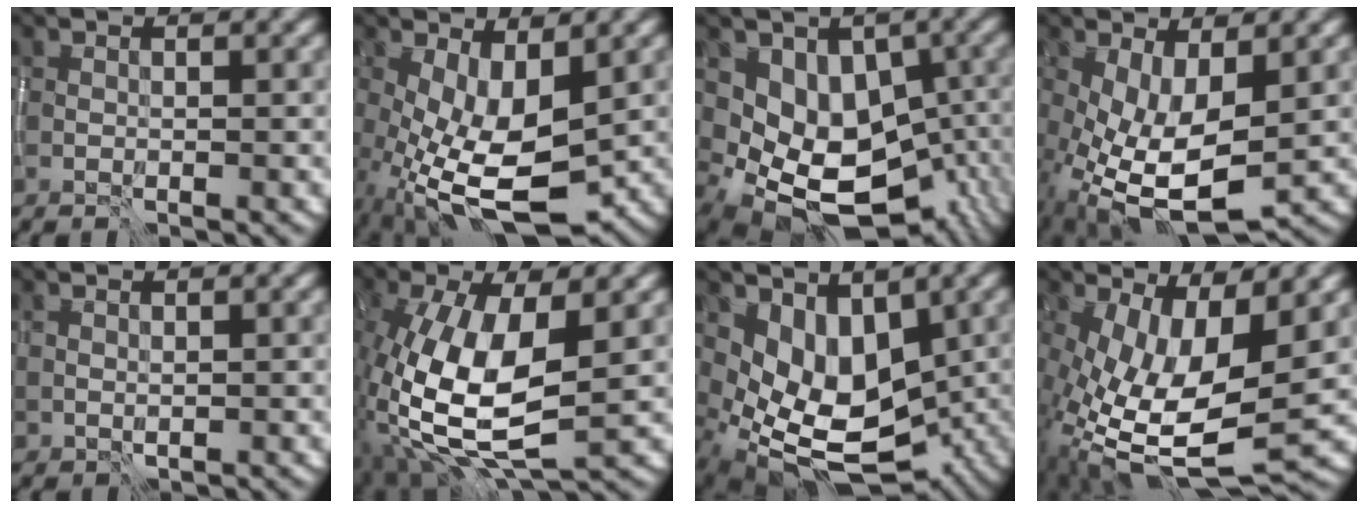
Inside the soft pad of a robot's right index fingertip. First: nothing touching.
{"total": 7.4, "force": [-1.4, 3.0, 6.6], "torque": [-0.143, -0.016, -0.020]}
{"total": 11.9, "force": [-1.5, 9.1, 7.4], "torque": [-0.092, -0.018, 0.007]}
{"total": 8.6, "force": [-1.9, 3.8, 7.4], "torque": [-0.158, -0.019, -0.023]}
{"total": 0.6, "force": [0.4, 0.5, 0.2], "torque": [-0.004, -0.001, 0.012]}
{"total": 11.2, "force": [-1.1, 5.3, 9.8], "torque": [-0.216, -0.010, -0.020]}
{"total": 8.2, "force": [0.2, 5.6, 5.9], "torque": [-0.101, -0.026, 0.016]}
{"total": 12.1, "force": [-1.5, 5.3, 10.8], "torque": [-0.217, -0.030, -0.015]}